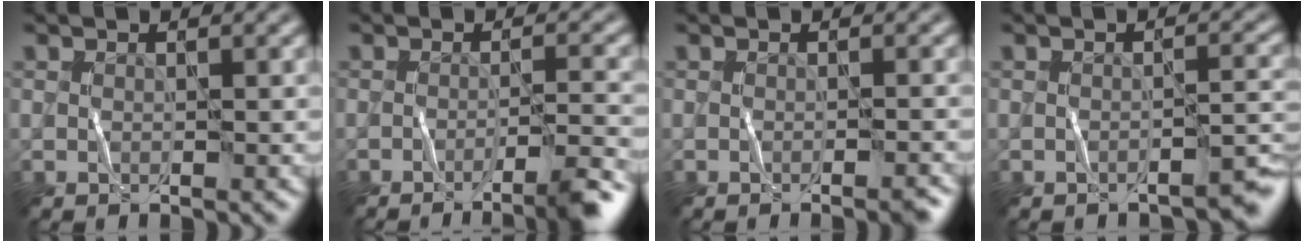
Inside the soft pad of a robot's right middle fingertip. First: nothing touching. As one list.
[{"total": 5.0, "force": [-2.9, 0.8, 4.0], "torque": [-0.051, 0.001, -0.050]}, {"total": 1.6, "force": [-1.0, 0.3, 1.2], "torque": [-0.007, -0.001, -0.017]}, {"total": 2.2, "force": [-1.9, 0.2, 1.1], "torque": [-0.010, 0.008, -0.032]}]